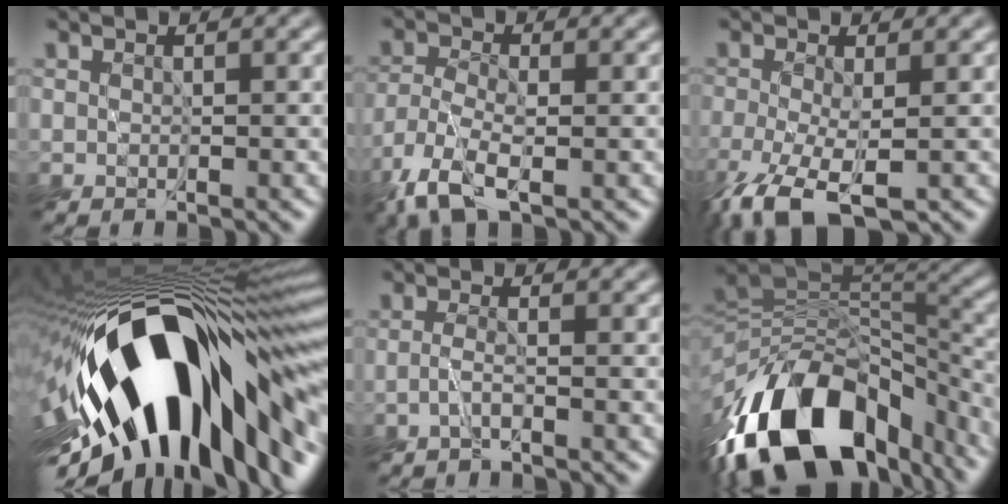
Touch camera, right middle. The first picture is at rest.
{"total": 4.3, "force": [-3.0, 1.3, 2.7], "torque": [-0.066, -0.007, -0.069]}
{"total": 6.0, "force": [-3.4, 2.3, 4.4], "torque": [-0.107, -0.017, -0.064]}
{"total": 18.5, "force": [-5.3, 7.7, 16.0], "torque": [-0.252, -0.017, -0.089]}
{"total": 0.9, "force": [-0.6, -0.3, 0.5], "torque": [-0.014, -0.002, -0.018]}
{"total": 15.9, "force": [-9.0, 8.7, 9.8], "torque": [-0.184, -0.005, -0.138]}